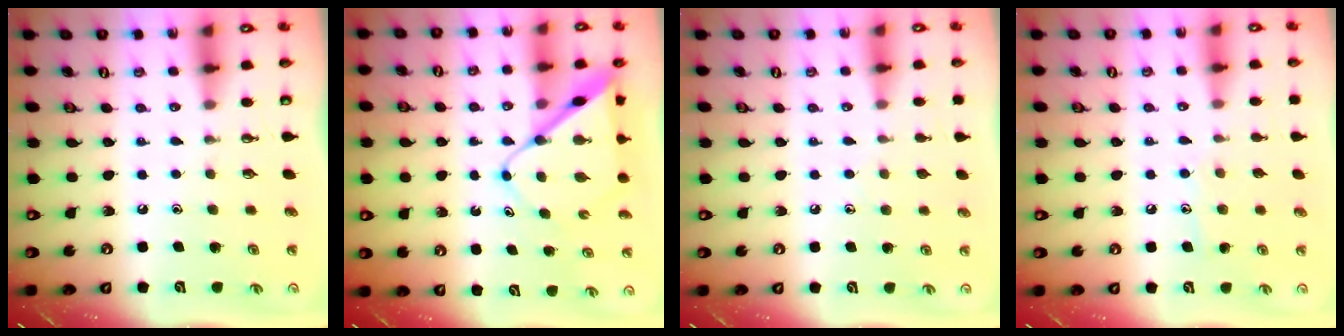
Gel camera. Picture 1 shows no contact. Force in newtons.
{"total": 8.9, "press": 8.9, "slide": 0.6}
{"total": 4.7, "press": 4.7, "slide": 0.4}
{"total": 6.6, "press": 6.6, "slide": 0.4}